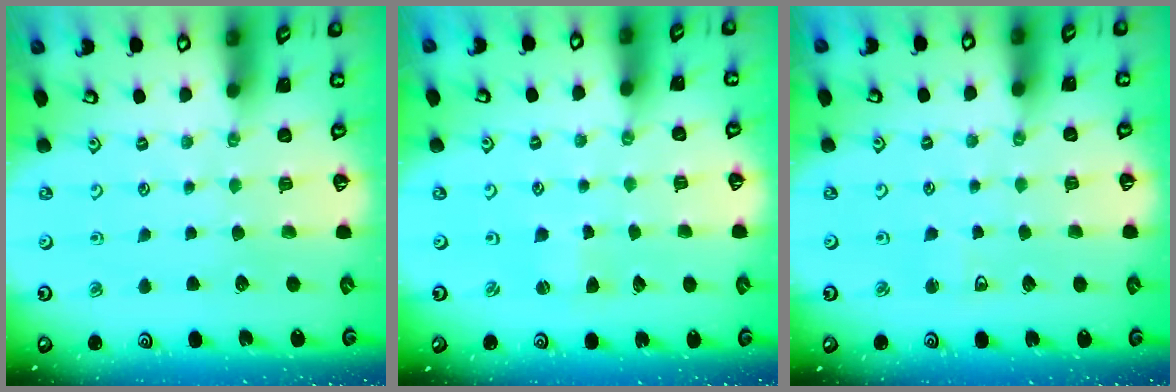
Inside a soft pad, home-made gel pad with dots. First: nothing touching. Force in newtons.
{"total": 2.0, "press": 2.0, "slide": 0.3}
{"total": 2.9, "press": 2.9, "slide": 0.6}